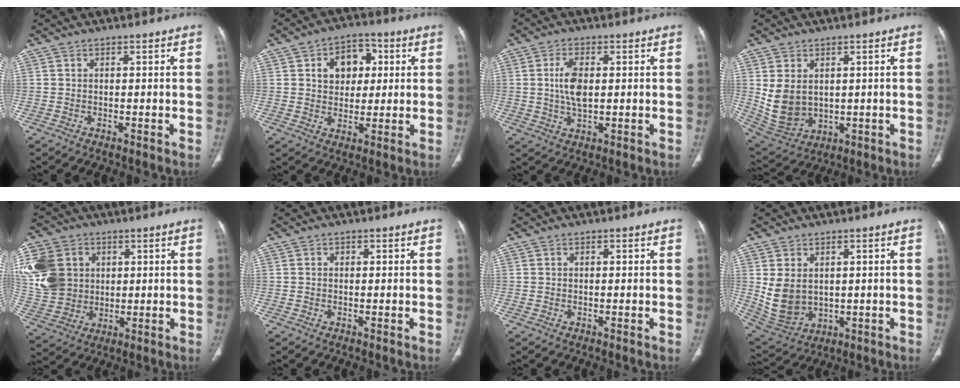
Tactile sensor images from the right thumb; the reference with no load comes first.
{"total": 9.3, "force": [2.5, 6.9, 5.6], "torque": [-0.043, 0.004, 0.036]}
{"total": 6.2, "force": [0.7, 3.1, 5.3], "torque": [-0.107, -0.001, 0.014]}
{"total": 9.5, "force": [1.4, 6.9, 6.3], "torque": [-0.113, -0.011, 0.055]}
{"total": 17.6, "force": [4.0, 14.5, 9.2], "torque": [-0.198, 0.011, 0.087]}
{"total": 0.0}
{"total": 0.0}
{"total": 9.3, "force": [1.2, 6.9, 6.2], "torque": [-0.109, -0.010, 0.052]}